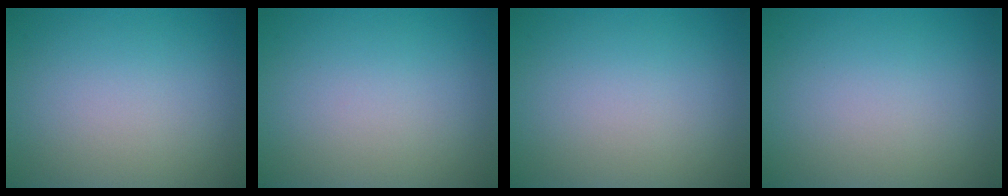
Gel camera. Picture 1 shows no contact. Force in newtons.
{"total": 0.0}
{"total": 0.0}
{"total": 0.0}